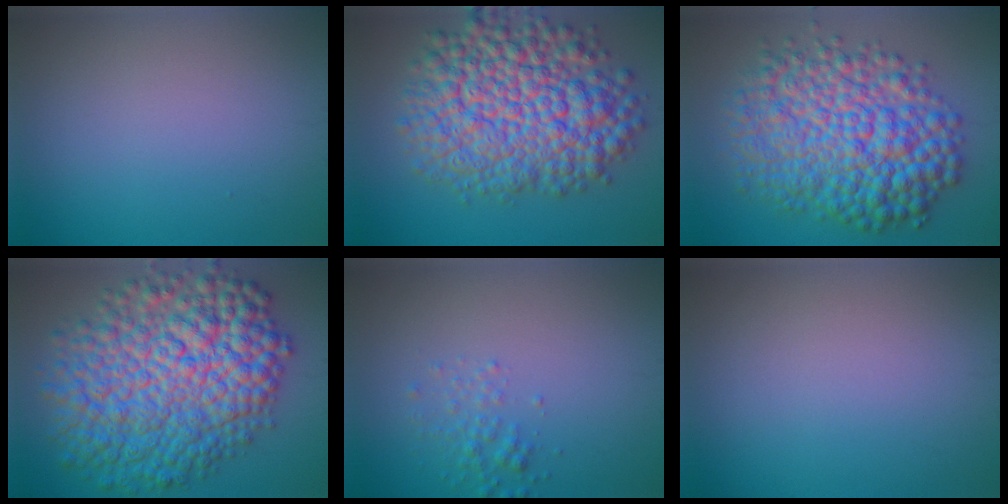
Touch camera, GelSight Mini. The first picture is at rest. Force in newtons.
{"total": 12.2, "press": 12.2, "slide": 0.4}
{"total": 11.4, "press": 11.4, "slide": 0.1}
{"total": 13.5, "press": 13.5, "slide": 0.1}
{"total": 1.6, "press": 1.6, "slide": 0.1}
{"total": 0.0}